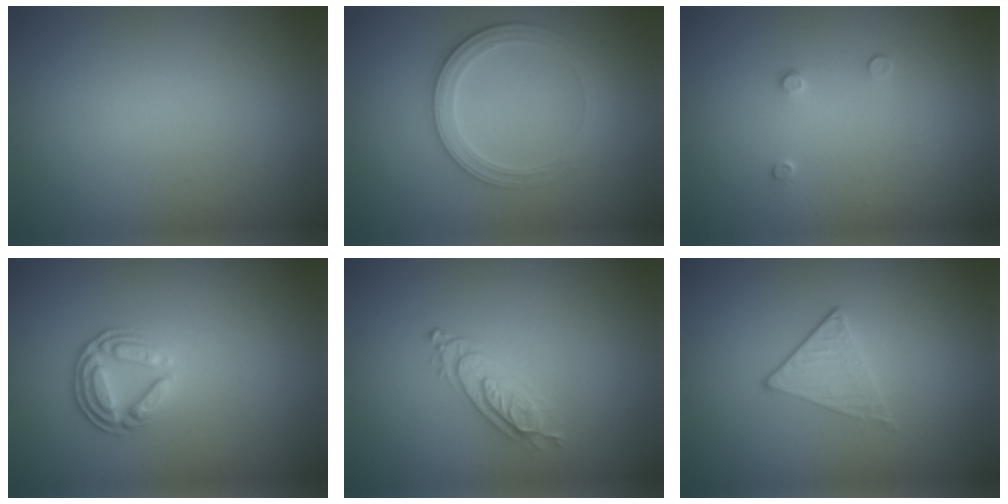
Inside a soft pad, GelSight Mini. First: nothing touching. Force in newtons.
{"total": 3.0, "press": 2.6, "slide": 1.4}
{"total": 0.8, "press": 0.4, "slide": 0.6}
{"total": 2.9, "press": 2.5, "slide": 1.6}
{"total": 2.2, "press": 2.0, "slide": 0.7}
{"total": 1.7, "press": 1.4, "slide": 1.0}